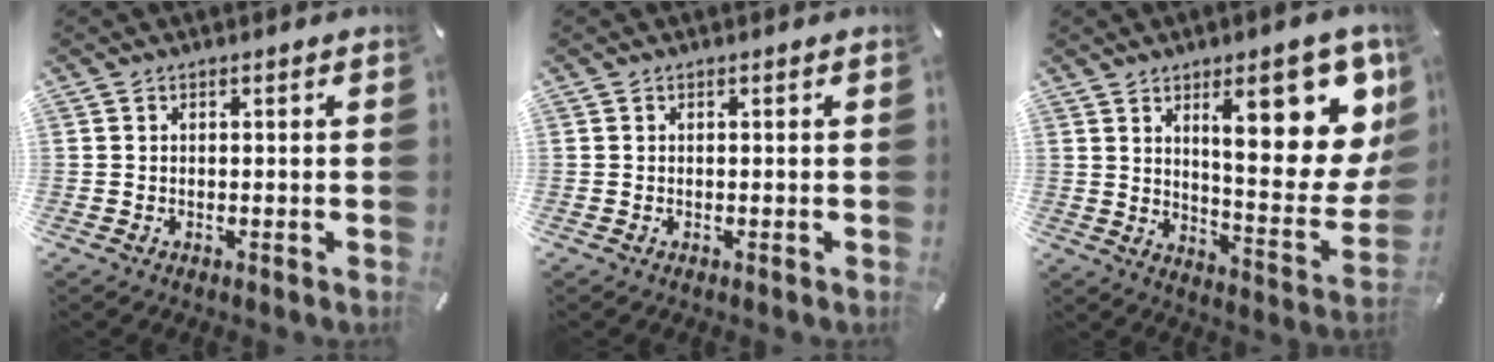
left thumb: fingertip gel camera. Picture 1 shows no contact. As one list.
[{"total": 0.0}, {"total": 22.0, "force": [9.9, 8.3, 17.8], "torque": [-0.225, -0.068, 0.149]}]